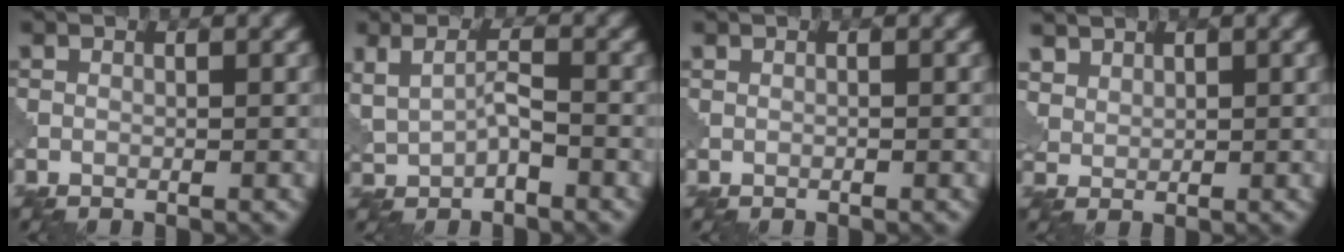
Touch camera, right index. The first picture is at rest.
{"total": 2.5, "force": [-0.1, 1.1, 2.3], "torque": [-0.052, -0.004, 0.001]}
{"total": 0.0}
{"total": 3.2, "force": [2.4, 2.0, 0.9], "torque": [-0.032, -0.008, 0.064]}